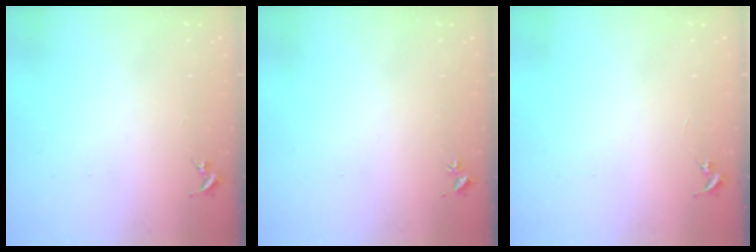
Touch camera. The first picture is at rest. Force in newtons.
{"total": 2.0, "press": 2.0, "slide": 0.3}
{"total": 0.0}